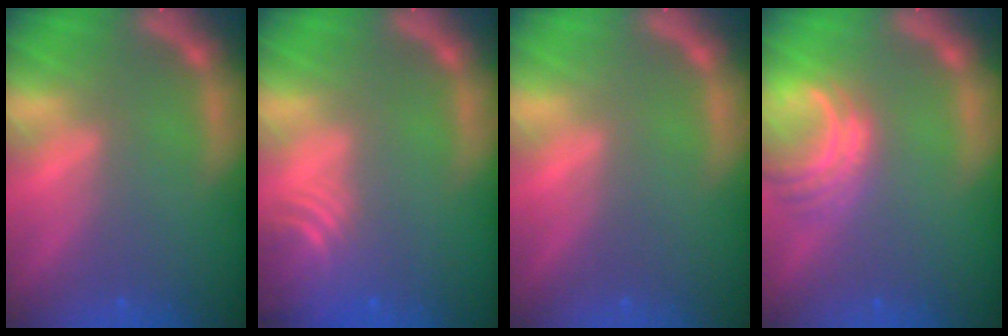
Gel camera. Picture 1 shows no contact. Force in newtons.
{"total": 5.1}
{"total": 0.0}
{"total": 4.5}